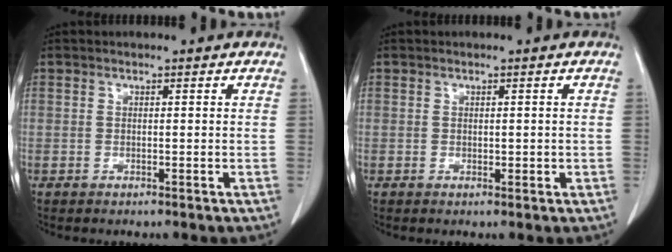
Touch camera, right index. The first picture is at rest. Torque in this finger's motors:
{"motor_torque": [0.11, 0.05, 0.05, 0.03]}